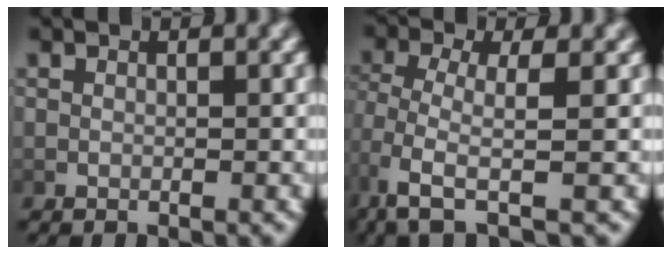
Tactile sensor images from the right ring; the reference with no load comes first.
{"total": 4.0, "force": [-0.8, 1.3, 3.7], "torque": [-0.090, -0.025, 0.002]}